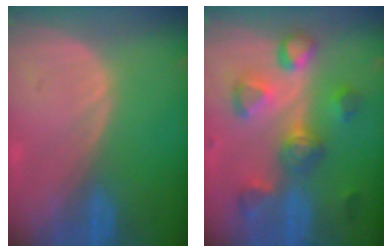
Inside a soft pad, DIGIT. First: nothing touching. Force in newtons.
{"total": 8.4, "press": 8.4, "slide": 0.7}